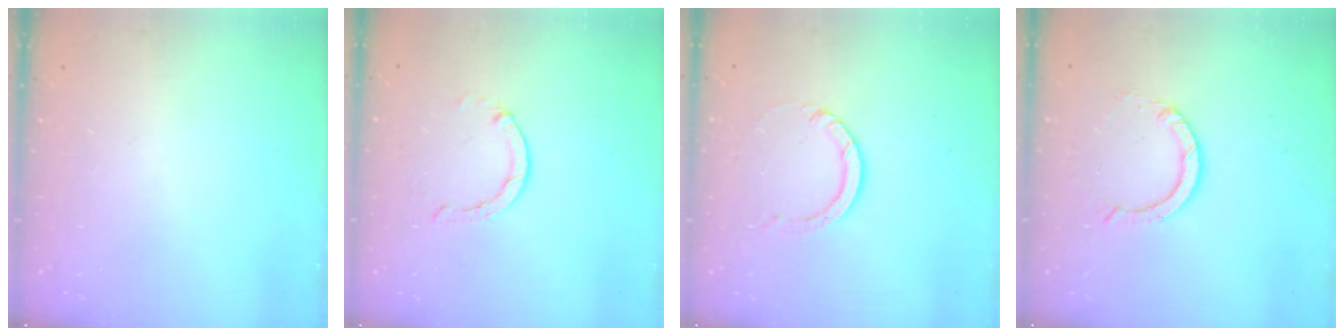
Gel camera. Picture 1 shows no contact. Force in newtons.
{"total": 1.3, "press": 1.3, "slide": 0.3}
{"total": 3.2, "press": 3.2, "slide": 0.3}
{"total": 2.9, "press": 2.9, "slide": 0.2}